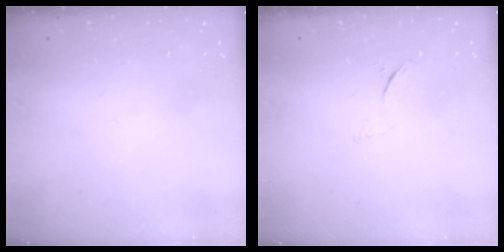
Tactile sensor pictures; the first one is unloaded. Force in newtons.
{"total": 4.2, "press": 4.0, "slide": 1.4}